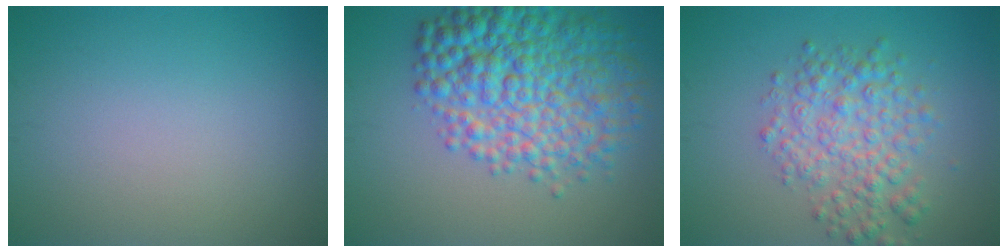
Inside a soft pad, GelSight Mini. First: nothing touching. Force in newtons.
{"total": 9.3, "press": 9.3, "slide": 0.1}
{"total": 4.7, "press": 4.7, "slide": 0.1}